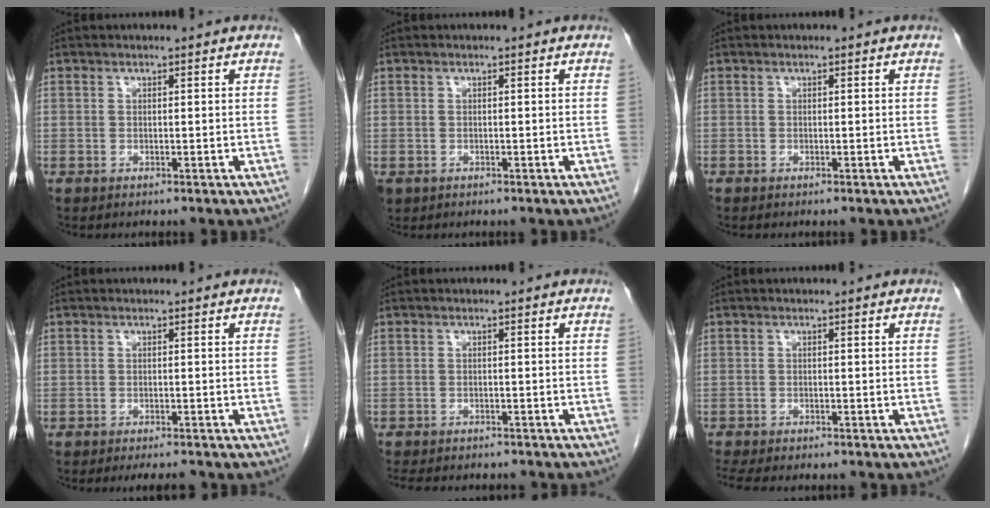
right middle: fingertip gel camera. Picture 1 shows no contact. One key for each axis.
{"total": 0.9, "fx": -0.4, "fy": 0.8, "fz": 0.3, "tx": -0.011, "ty": 0.003, "tz": -0.001}
{"total": 0.0}
{"total": 3.1, "fx": -2.8, "fy": 0.4, "fz": 1.2, "tx": -0.013, "ty": -0.006, "tz": -0.037}
{"total": 11.0, "fx": -9.6, "fy": 3.3, "fz": 4.3, "tx": -0.074, "ty": -0.006, "tz": -0.119}
{"total": 8.7, "fx": -7.4, "fy": 2.2, "fz": 4.0, "tx": -0.061, "ty": -0.005, "tz": -0.105}